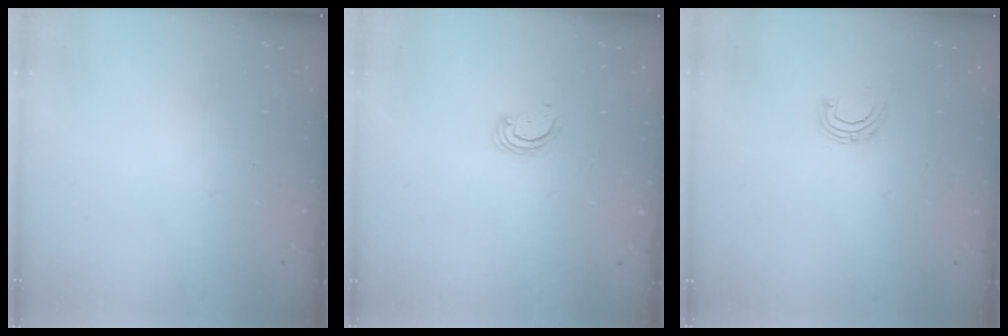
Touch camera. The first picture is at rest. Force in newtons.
{"total": 2.8, "press": 2.8, "slide": 0.2}
{"total": 5.2, "press": 5.2, "slide": 0.6}